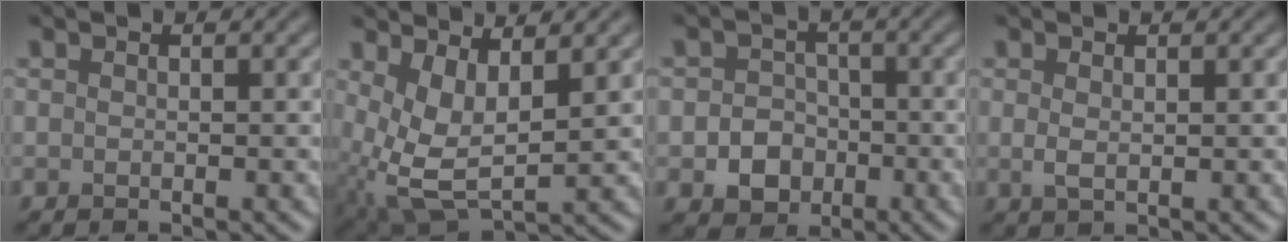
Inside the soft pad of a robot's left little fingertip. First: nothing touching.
{"total": 6.2, "force": [1.3, 3.0, 5.3], "torque": [-0.123, -0.015, 0.029]}
{"total": 3.7, "force": [-1.2, 3.1, 1.7], "torque": [-0.022, -0.004, -0.022]}
{"total": 1.2, "force": [0.4, 0.4, 1.0], "torque": [-0.022, -0.003, 0.010]}